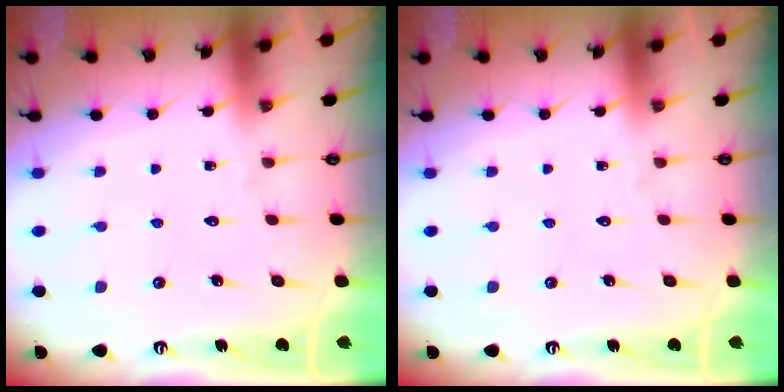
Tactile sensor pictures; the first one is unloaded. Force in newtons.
{"total": 0.0}